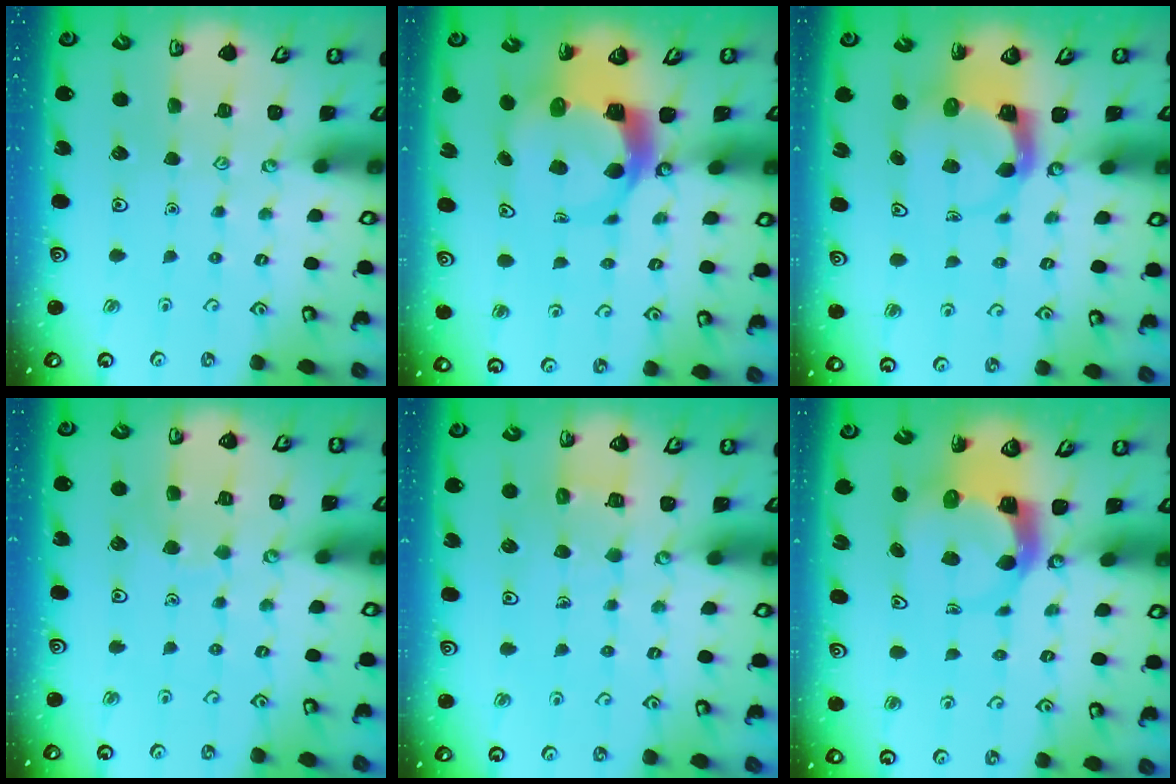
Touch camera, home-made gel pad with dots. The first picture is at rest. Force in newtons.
{"total": 7.3, "press": 7.2, "slide": 1.2}
{"total": 3.8, "press": 3.8, "slide": 0.6}
{"total": 5.2, "press": 5.2, "slide": 0.5}
{"total": 5.9, "press": 5.9, "slide": 0.3}
{"total": 5.6, "press": 5.5, "slide": 0.6}